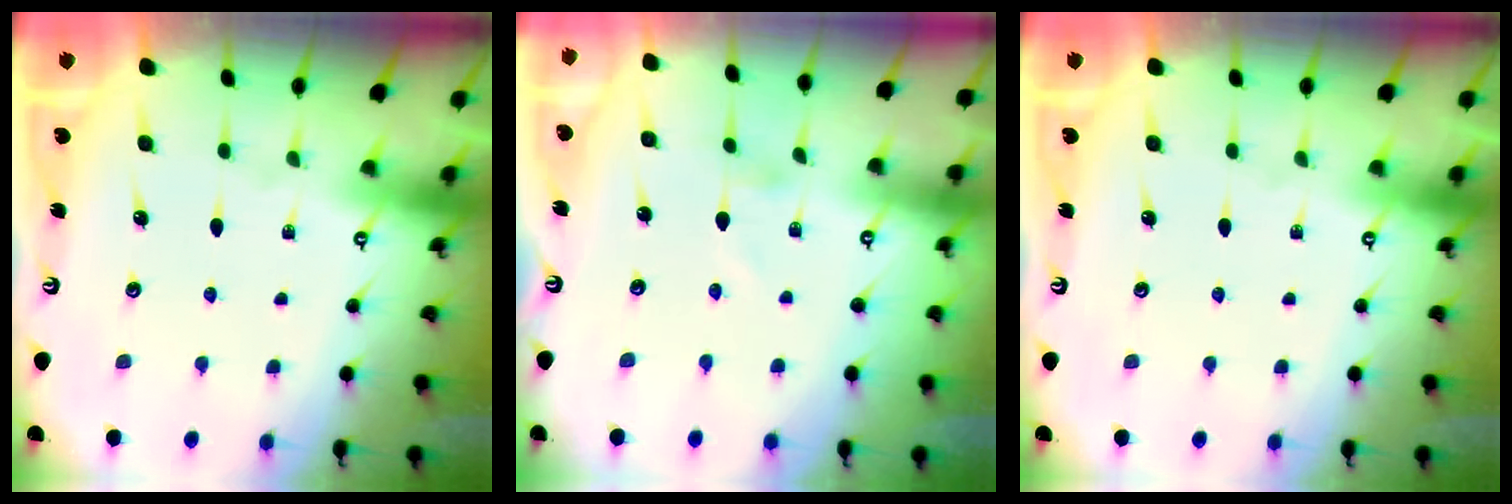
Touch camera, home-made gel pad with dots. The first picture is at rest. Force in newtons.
{"total": 0.7, "press": 0.6, "slide": 0.1}
{"total": 0.0}